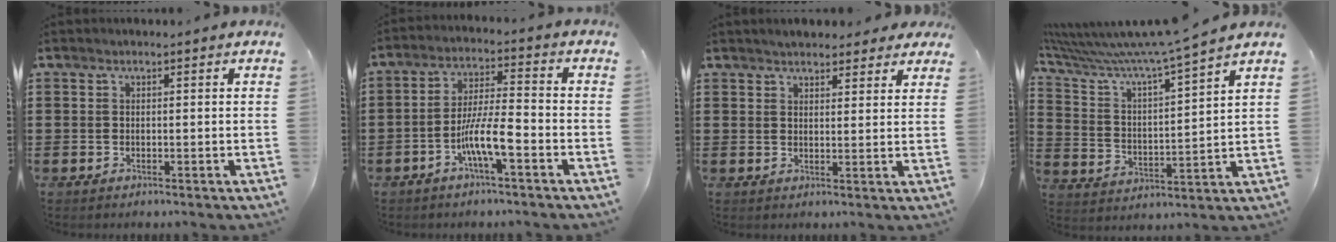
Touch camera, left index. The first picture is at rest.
{"total": 7.8, "force": [-3.7, 1.3, 6.7], "torque": [-0.145, -0.005, -0.076]}
{"total": 3.2, "force": [3.0, 0.9, 0.6], "torque": [-0.012, -0.005, 0.055]}
{"total": 7.1, "force": [6.4, -0.9, 2.8], "torque": [-0.085, -0.050, 0.102]}